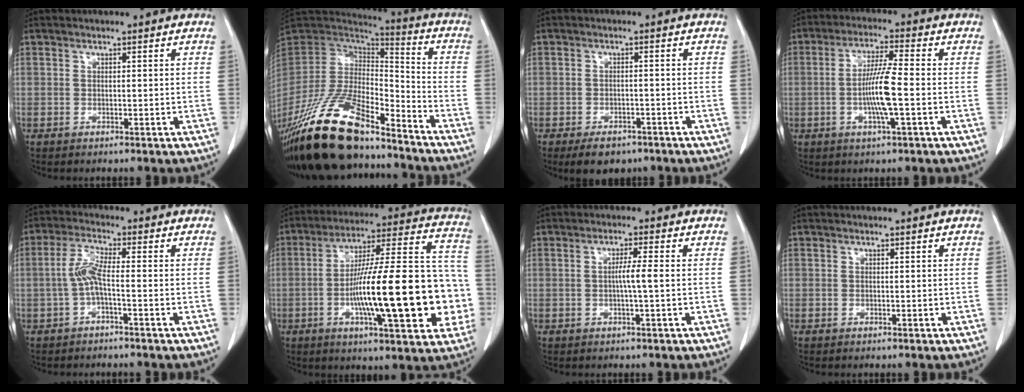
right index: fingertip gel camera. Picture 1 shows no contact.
{"total": 23.9, "force": [-18.4, 7.1, 13.5], "torque": [-0.287, -0.024, -0.335]}
{"total": 5.0, "force": [-3.7, 2.7, 2.2], "torque": [-0.032, -0.001, -0.049]}
{"total": 7.8, "force": [-1.4, 0.0, 7.7], "torque": [-0.149, -0.004, -0.030]}
{"total": 4.4, "force": [-1.0, 0.3, 4.3], "torque": [-0.093, 0.008, -0.022]}
{"total": 25.5, "force": [-5.2, 4.6, 24.5], "torque": [-0.322, 0.026, -0.075]}
{"total": 2.9, "force": [-0.2, -0.4, 2.9], "torque": [-0.051, 0.000, -0.004]}
{"total": 0.0}